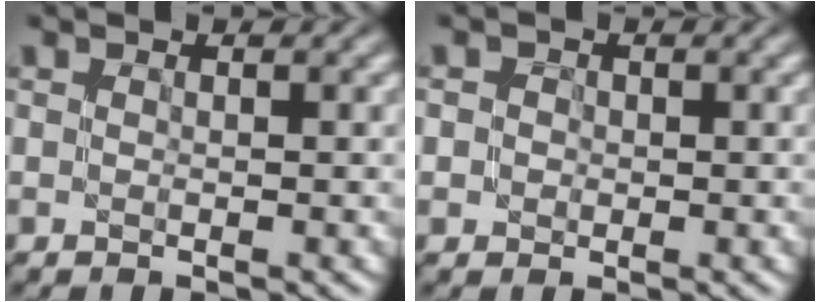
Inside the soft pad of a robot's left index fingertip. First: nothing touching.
{"total": 1.9, "force": [0.4, 1.7, 0.8], "torque": [0.002, 0.012, -0.009]}